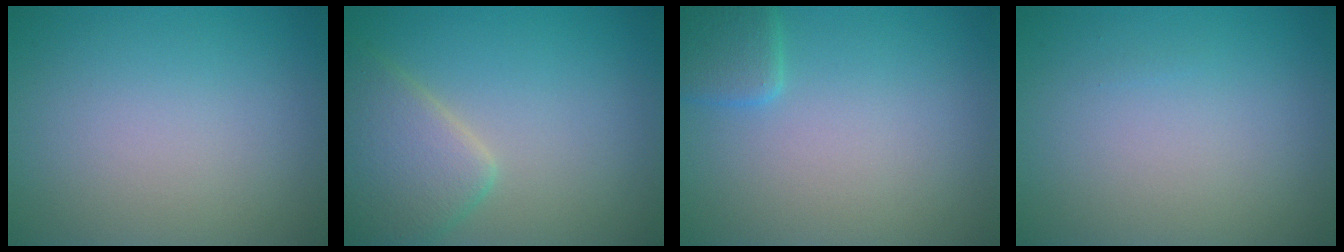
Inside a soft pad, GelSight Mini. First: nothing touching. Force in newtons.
{"total": 4.7, "press": 4.7, "slide": 0.1}
{"total": 2.1, "press": 2.1, "slide": 0.1}
{"total": 0.0}